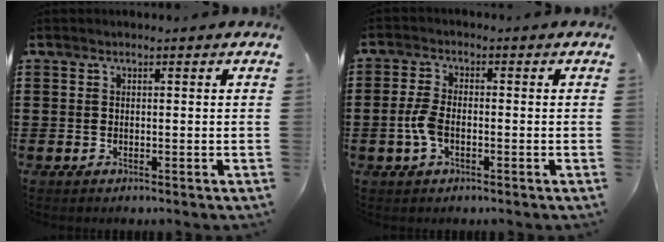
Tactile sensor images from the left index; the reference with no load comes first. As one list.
[{"total": 4.3, "force": [-0.9, 2.1, 3.6], "torque": [-0.093, -0.005, -0.022]}]